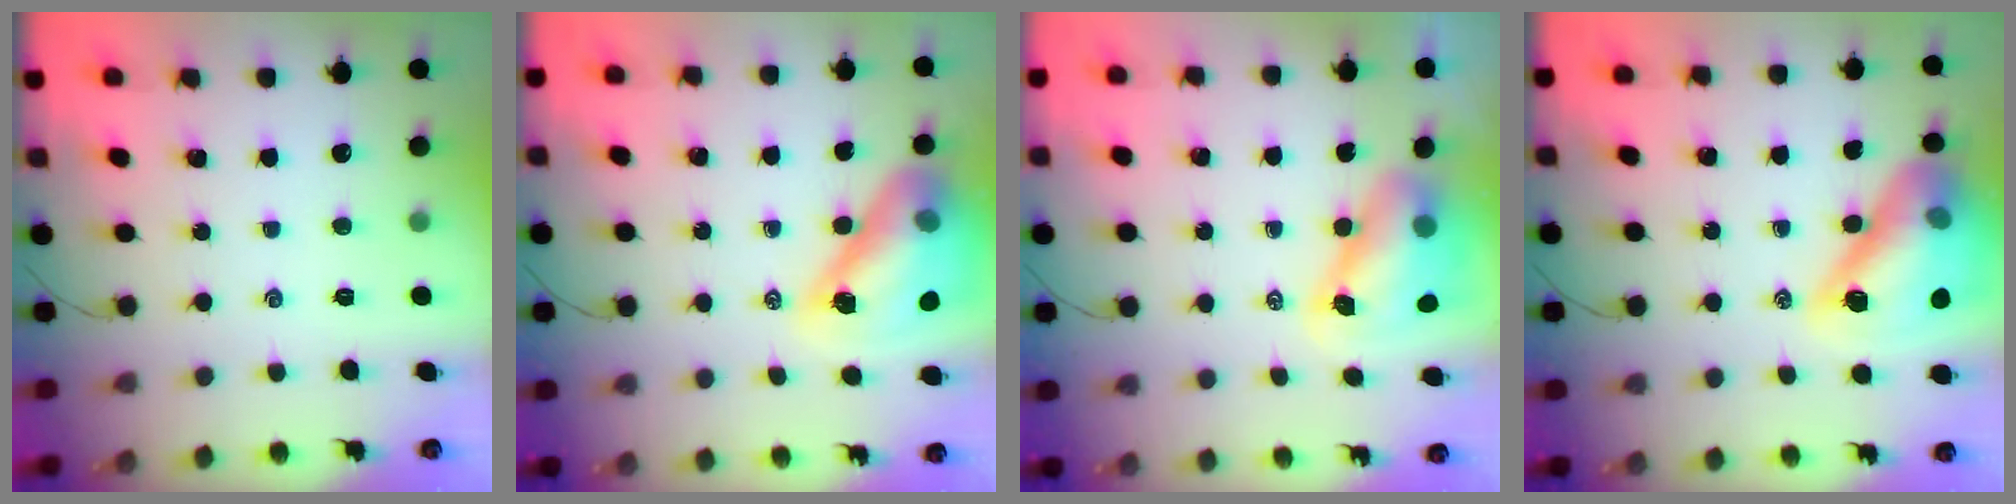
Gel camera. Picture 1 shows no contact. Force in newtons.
{"total": 18.4, "press": 17.7, "slide": 5.2}
{"total": 8.6, "press": 8.3, "slide": 2.3}
{"total": 20.1, "press": 19.9, "slide": 2.5}